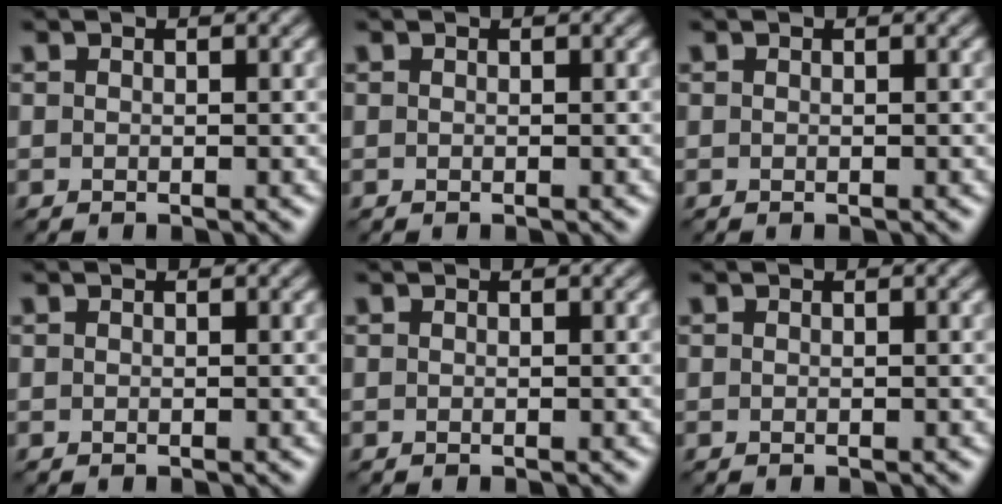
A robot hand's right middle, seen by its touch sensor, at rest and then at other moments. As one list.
[{"total": 0.0}, {"total": 0.0}, {"total": 0.0}, {"total": 0.0}, {"total": 0.0}]